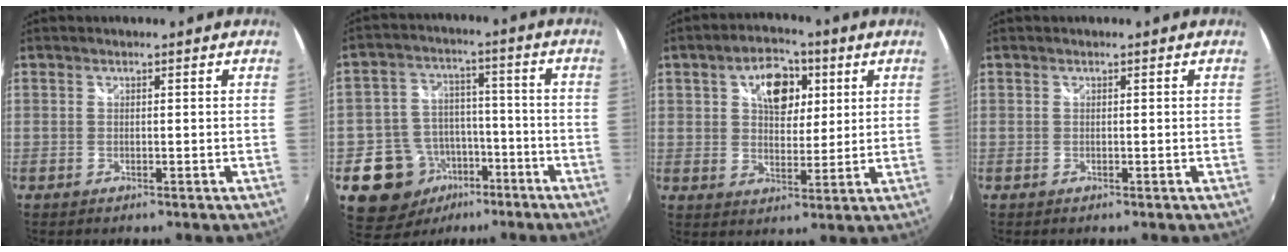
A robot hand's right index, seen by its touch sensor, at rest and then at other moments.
{"total": 11.8, "force": [-6.1, 9.5, 3.3], "torque": [-0.085, 0.030, -0.084]}
{"total": 9.7, "force": [3.6, 6.0, 6.7], "torque": [-0.109, 0.022, 0.059]}
{"total": 0.0}